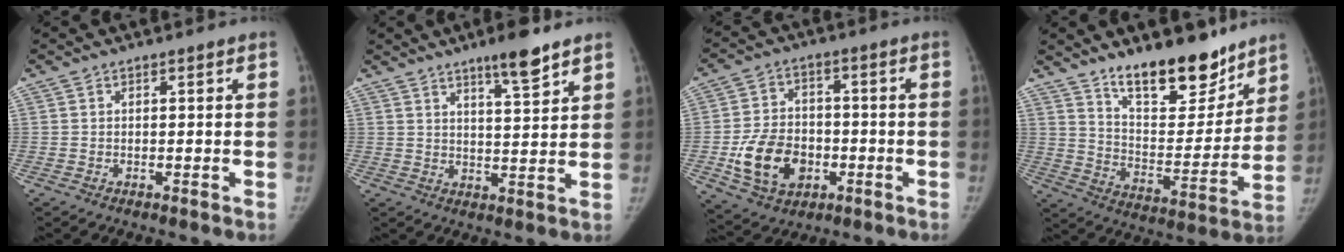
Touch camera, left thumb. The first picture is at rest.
{"total": 7.3, "force": [5.3, 0.9, 5.0], "torque": [-0.071, -0.036, 0.083]}
{"total": 12.6, "force": [-3.2, 9.5, 7.6], "torque": [-0.109, 0.009, -0.048]}
{"total": 18.1, "force": [13.6, 7.0, 9.5], "torque": [-0.093, -0.107, 0.219]}